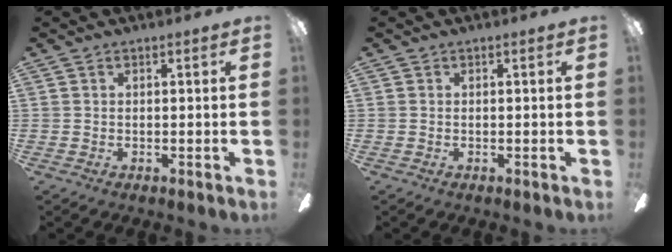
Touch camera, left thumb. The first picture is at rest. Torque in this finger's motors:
{"motor_torque": [-0.02, 0.02, 0.02, 0.13, -0.01]}